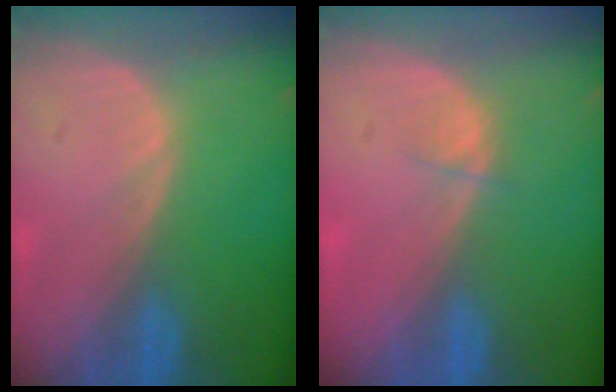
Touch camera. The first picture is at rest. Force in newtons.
{"total": 1.1, "press": 1.0, "slide": 0.4}